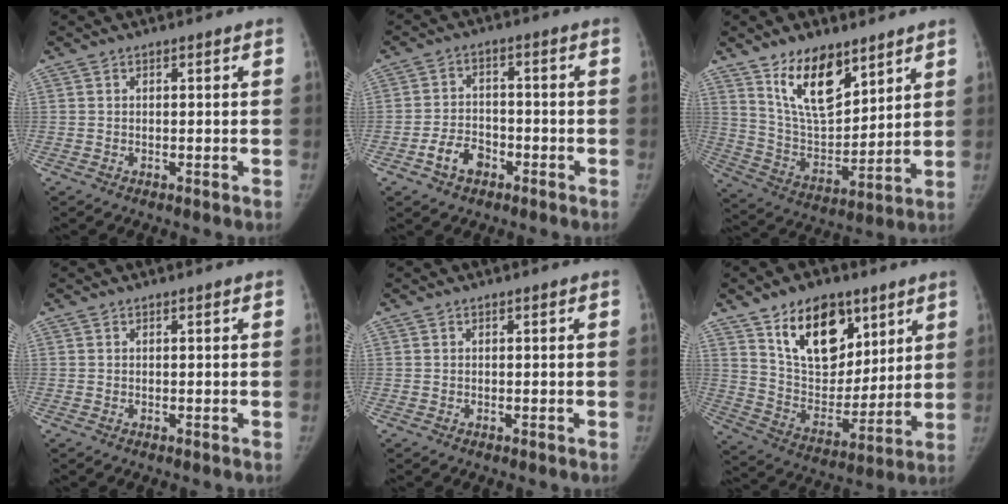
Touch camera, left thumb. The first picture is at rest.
{"total": 5.9, "force": [-3.3, 4.1, 2.8], "torque": [-0.039, 0.029, -0.058]}
{"total": 14.8, "force": [9.4, 7.1, 9.0], "torque": [-0.114, -0.063, 0.181]}
{"total": 0.0}
{"total": 0.0}
{"total": 18.4, "force": [10.2, 11.2, 10.5], "torque": [-0.115, -0.057, 0.182]}